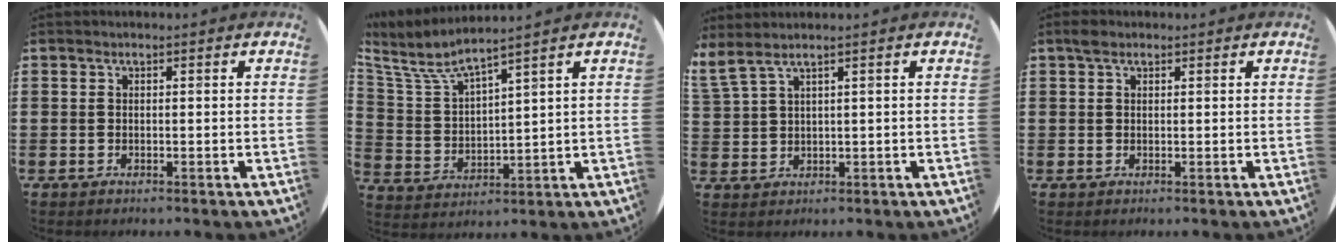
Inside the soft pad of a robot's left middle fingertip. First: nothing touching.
{"total": 5.4, "force": [4.6, 0.7, 2.8], "torque": [-0.076, -0.021, 0.075]}
{"total": 2.2, "force": [1.6, -0.1, 1.5], "torque": [-0.033, 0.000, 0.029]}
{"total": 1.2, "force": [0.9, 0.7, 0.4], "torque": [-0.001, 0.001, 0.014]}